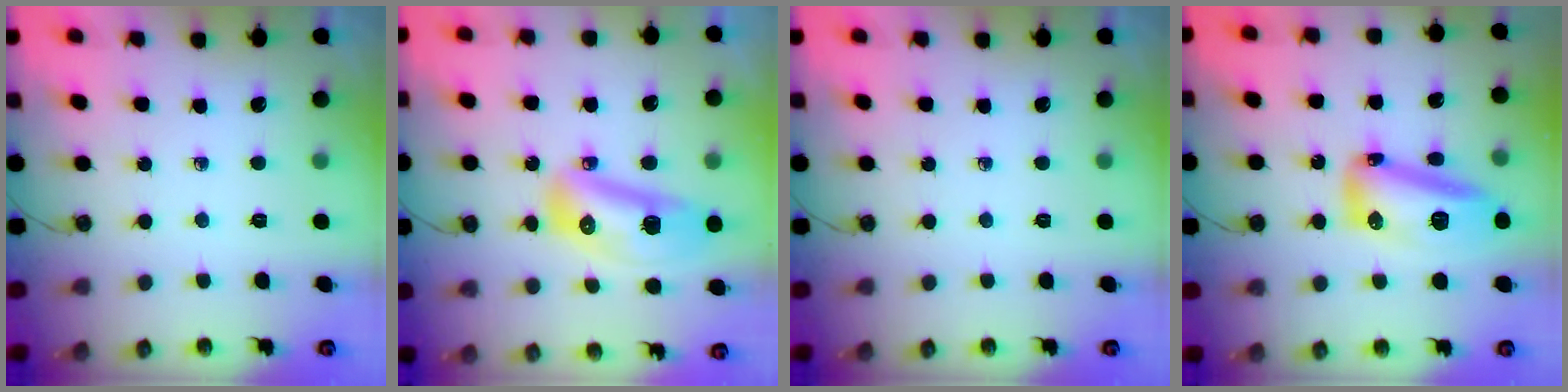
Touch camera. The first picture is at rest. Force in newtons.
{"total": 14.6, "press": 14.5, "slide": 1.7}
{"total": 0.0}
{"total": 28.1, "press": 19.4, "slide": 20.2}